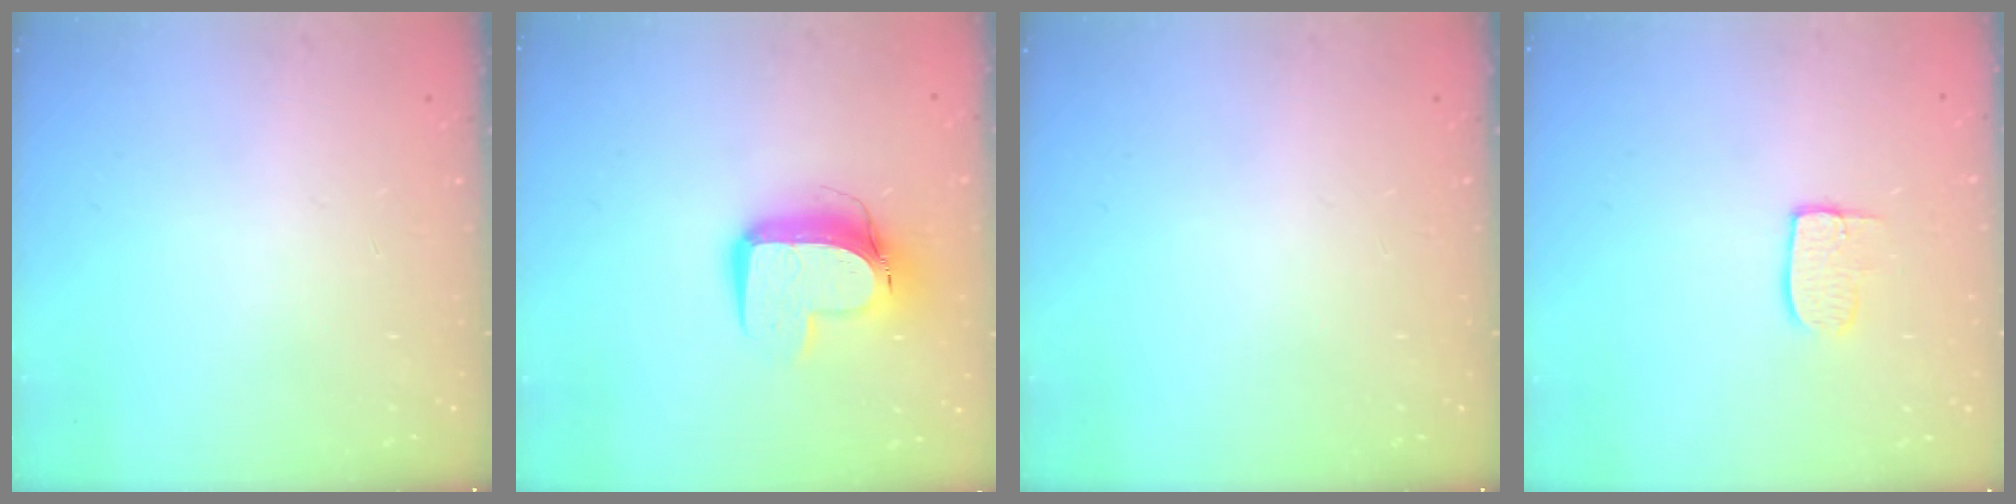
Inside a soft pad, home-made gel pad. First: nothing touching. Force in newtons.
{"total": 12.3, "press": 12.3, "slide": 1.3}
{"total": 0.0}
{"total": 7.0, "press": 7.0, "slide": 0.3}